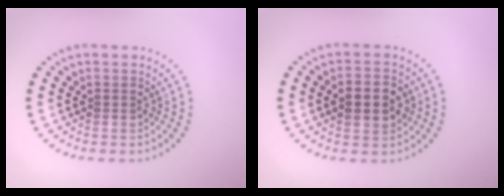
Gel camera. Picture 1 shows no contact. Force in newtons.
{"total": 4.4, "press": 4.4, "slide": 0.2}